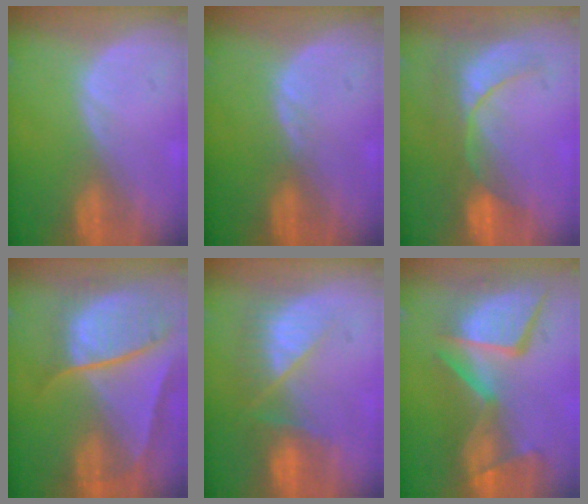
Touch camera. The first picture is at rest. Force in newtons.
{"total": 0.7, "press": 0.7, "slide": 0.2}
{"total": 8.7, "press": 7.7, "slide": 4.0}
{"total": 10.4, "press": 8.8, "slide": 5.5}
{"total": 7.9, "press": 7.2, "slide": 3.1}
{"total": 13.8, "press": 11.2, "slide": 8.0}